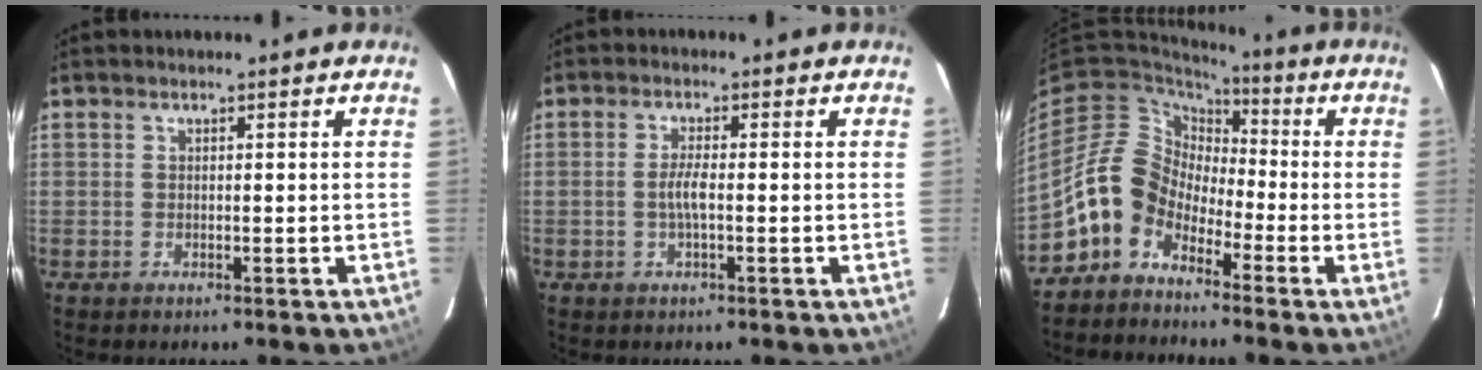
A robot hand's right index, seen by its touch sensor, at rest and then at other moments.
{"total": 2.7, "force": [-0.6, 0.2, 2.6], "torque": [-0.052, 0.001, -0.012]}
{"total": 10.2, "force": [-5.8, 7.7, 3.5], "torque": [-0.070, 0.034, -0.126]}